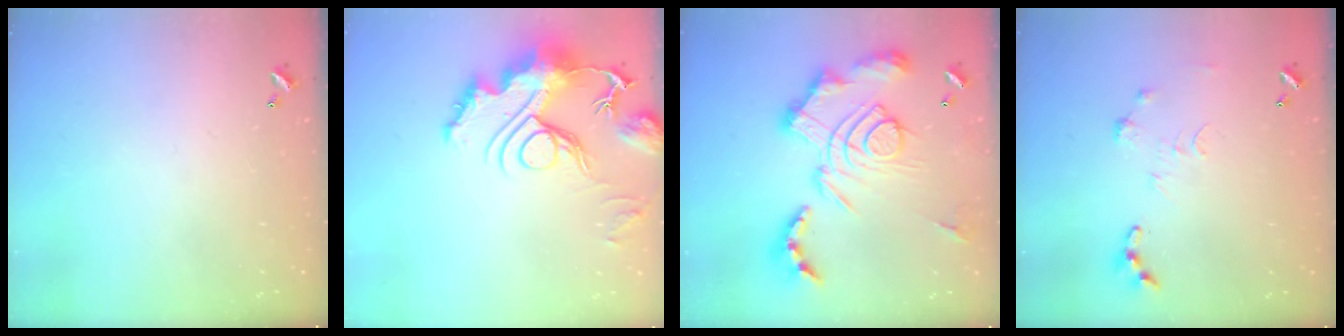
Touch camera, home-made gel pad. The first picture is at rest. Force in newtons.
{"total": 15.8, "press": 15.7, "slide": 1.8}
{"total": 3.6, "press": 2.9, "slide": 2.2}
{"total": 0.7, "press": 0.7, "slide": 0.1}